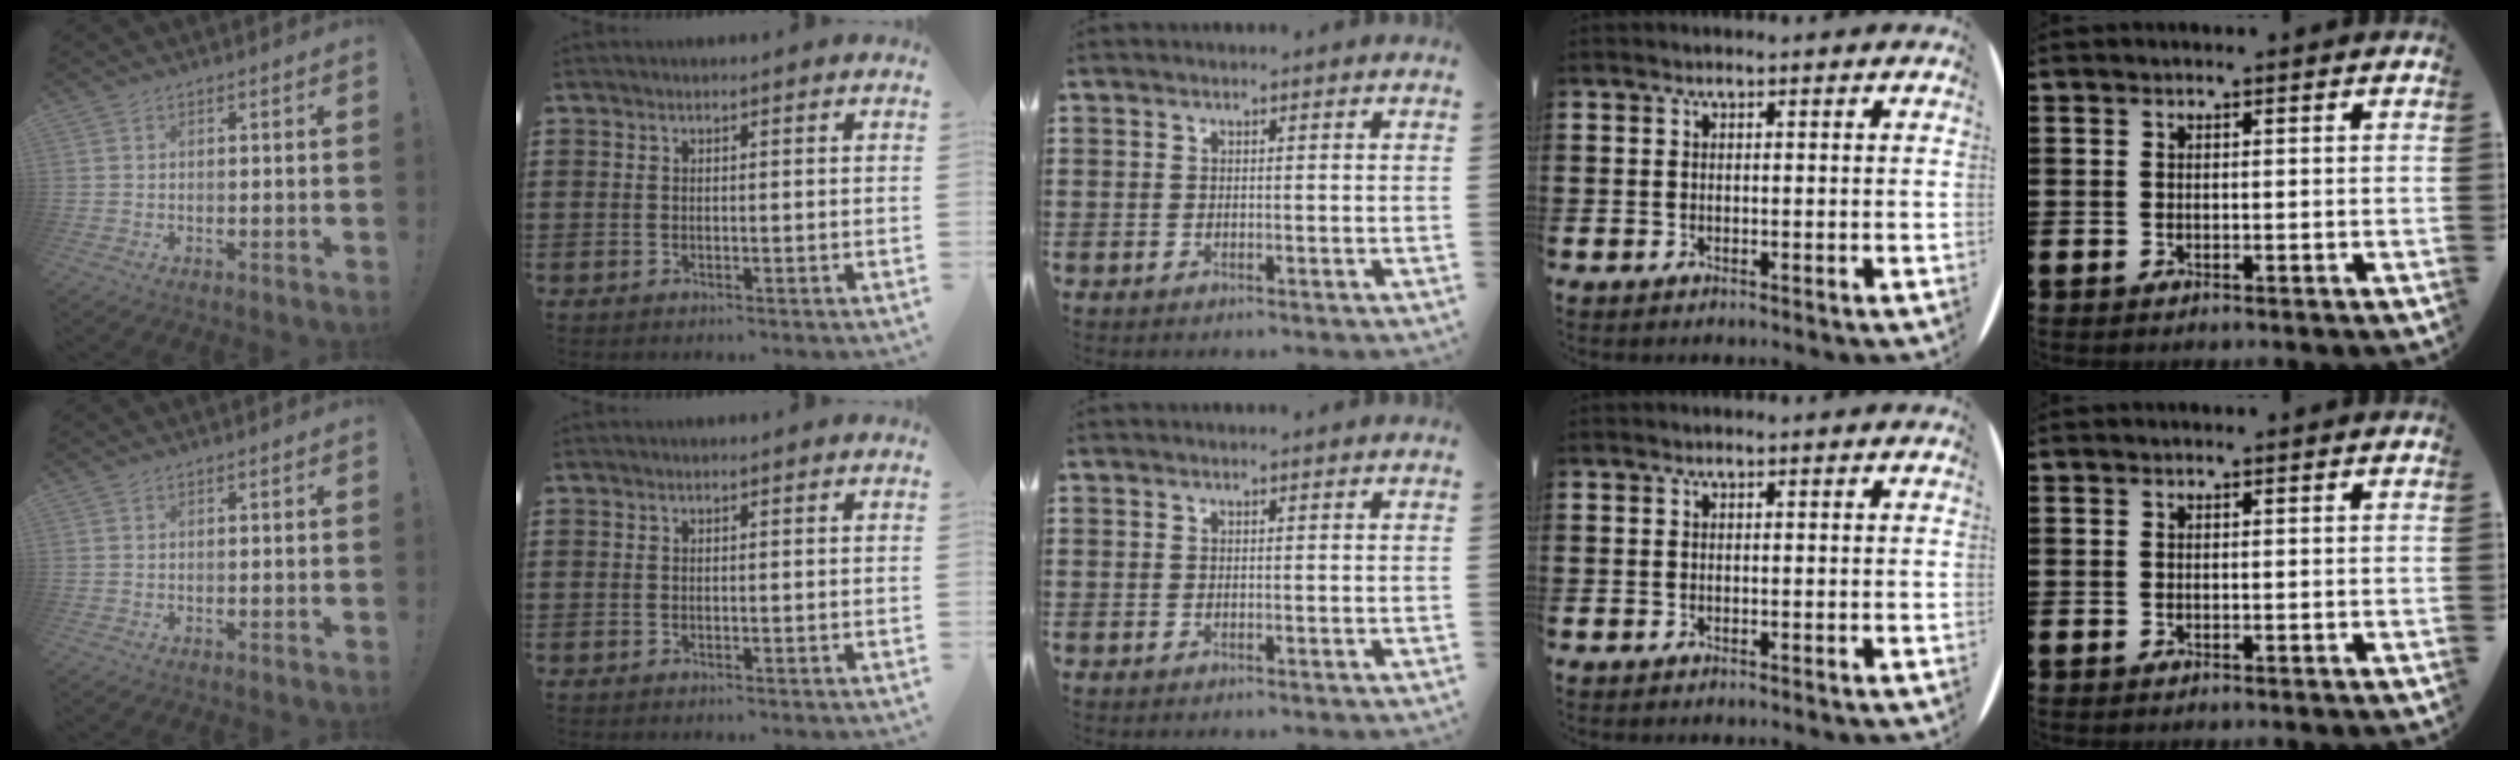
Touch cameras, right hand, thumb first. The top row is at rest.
{}